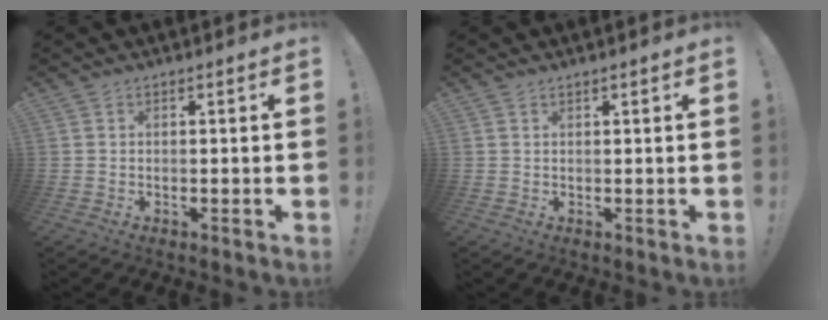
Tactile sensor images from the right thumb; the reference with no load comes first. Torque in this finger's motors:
{"motor_torque": [-0.03, 0.05, -0.08, 0.06, -0.06]}